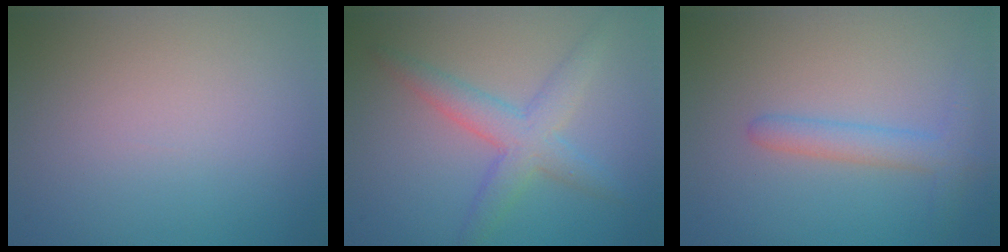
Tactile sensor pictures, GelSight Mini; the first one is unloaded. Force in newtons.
{"total": 3.8, "press": 3.8, "slide": 0.1}
{"total": 2.5, "press": 2.5, "slide": 0.2}